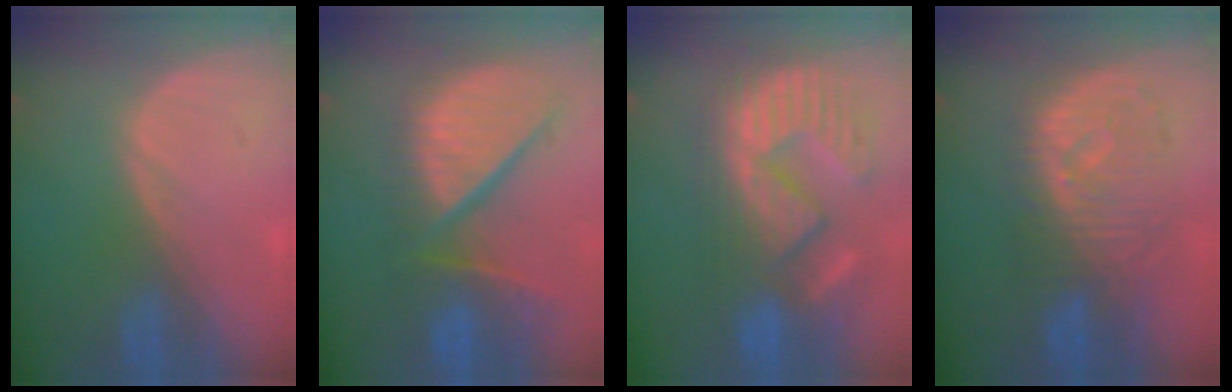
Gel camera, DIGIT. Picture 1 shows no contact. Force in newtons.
{"total": 13.2, "press": 11.0, "slide": 7.3}
{"total": 12.7, "press": 11.9, "slide": 4.5}
{"total": 9.8, "press": 9.0, "slide": 3.8}